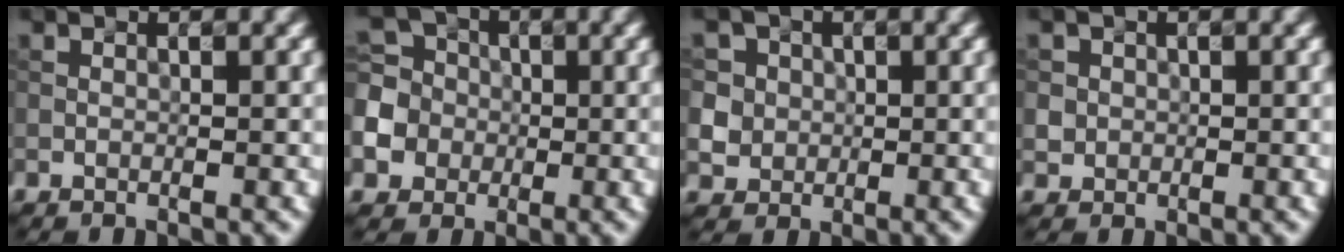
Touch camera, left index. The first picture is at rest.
{"total": 8.0, "force": [-1.9, 7.4, 2.4], "torque": [-0.063, 0.004, -0.058]}
{"total": 5.8, "force": [2.0, 5.1, 1.8], "torque": [-0.036, 0.022, 0.025]}
{"total": 1.7, "force": [0.4, 1.6, 0.4], "torque": [-0.002, -0.004, 0.020]}